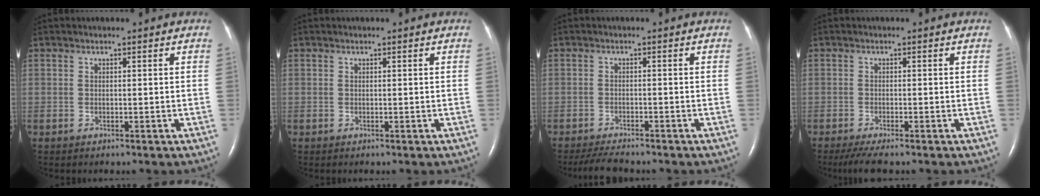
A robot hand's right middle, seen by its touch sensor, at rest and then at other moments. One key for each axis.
{"total": 0.0}
{"total": 4.3, "fx": -3.8, "fy": 0.6, "fz": 1.8, "tx": -0.036, "ty": -0.015, "tz": -0.064}
{"total": 3.8, "fx": -2.9, "fy": 0.4, "fz": 2.4, "tx": -0.045, "ty": -0.010, "tz": -0.049}